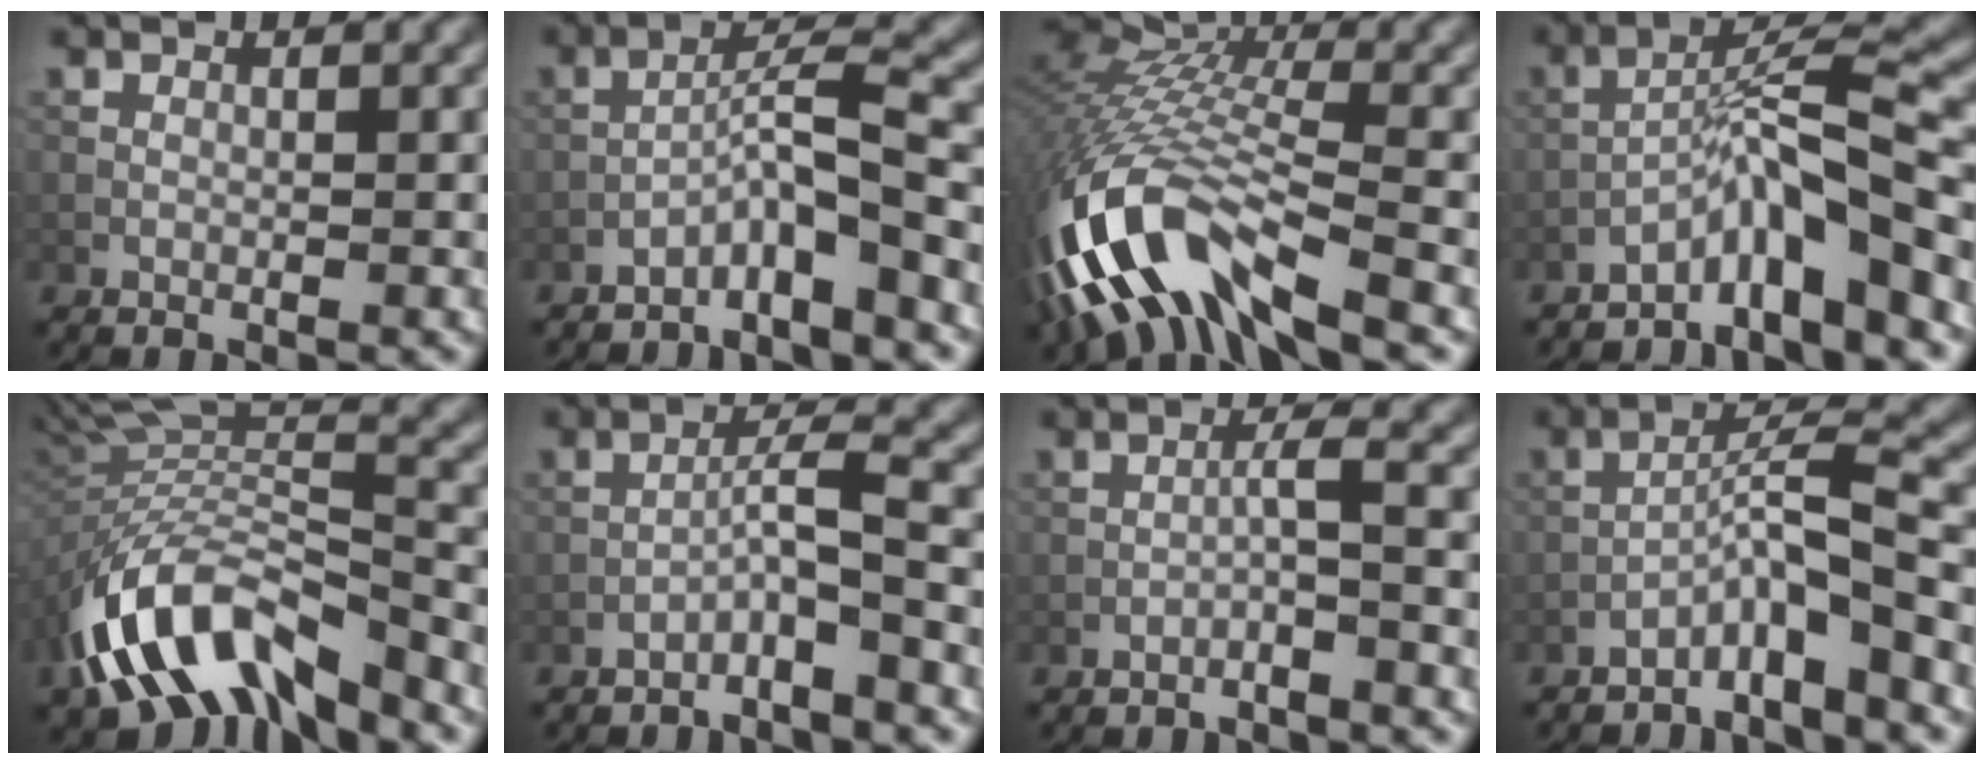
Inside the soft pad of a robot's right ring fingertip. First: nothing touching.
{"total": 4.6, "force": [-3.0, 0.3, 3.4], "torque": [-0.059, 0.021, -0.059]}
{"total": 12.9, "force": [-6.9, 5.0, 9.7], "torque": [-0.199, -0.005, -0.133]}
{"total": 7.6, "force": [-4.5, 1.0, 6.0], "torque": [-0.097, 0.022, -0.083]}
{"total": 11.7, "force": [-6.0, 5.6, 8.4], "torque": [-0.155, 0.008, -0.112]}
{"total": 3.2, "force": [-2.1, 0.0, 2.4], "torque": [-0.045, 0.021, -0.043]}
{"total": 1.9, "force": [-1.2, -0.2, 1.5], "torque": [-0.029, 0.014, -0.027]}
{"total": 5.2, "force": [-3.3, 0.4, 3.9], "torque": [-0.064, 0.021, -0.063]}